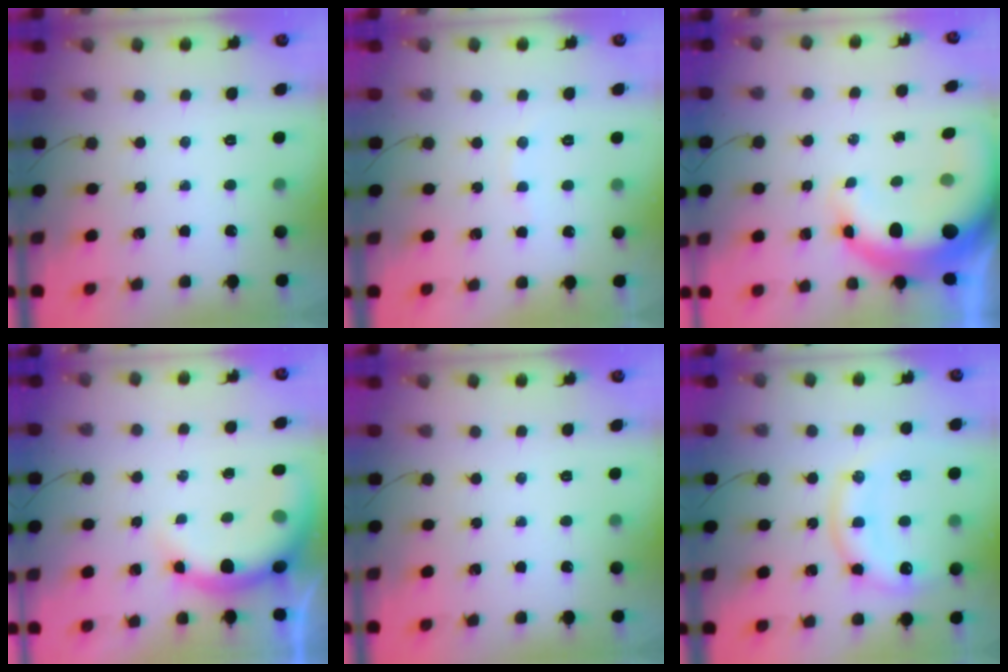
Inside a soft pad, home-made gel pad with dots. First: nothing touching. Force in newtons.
{"total": 4.2, "press": 4.2, "slide": 0.7}
{"total": 13.6, "press": 13.4, "slide": 2.6}
{"total": 7.5, "press": 7.3, "slide": 1.7}
{"total": 0.0}
{"total": 15.8, "press": 15.7, "slide": 1.1}